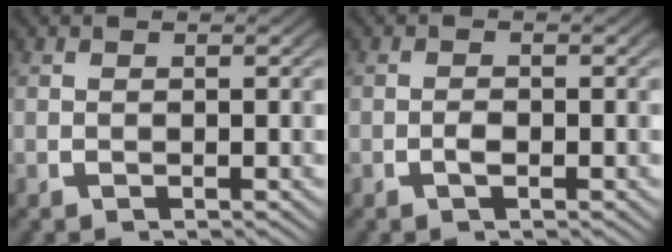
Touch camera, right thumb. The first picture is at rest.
{"total": 1.0, "force": [-0.5, 0.4, 0.7], "torque": [-0.014, -0.003, -0.008]}